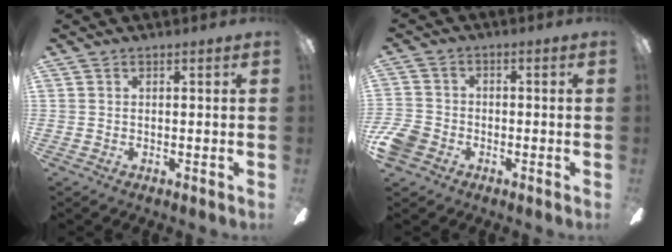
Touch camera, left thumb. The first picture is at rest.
{"total": 6.3, "force": [-3.1, 4.8, 2.7], "torque": [-0.066, 0.019, -0.059]}